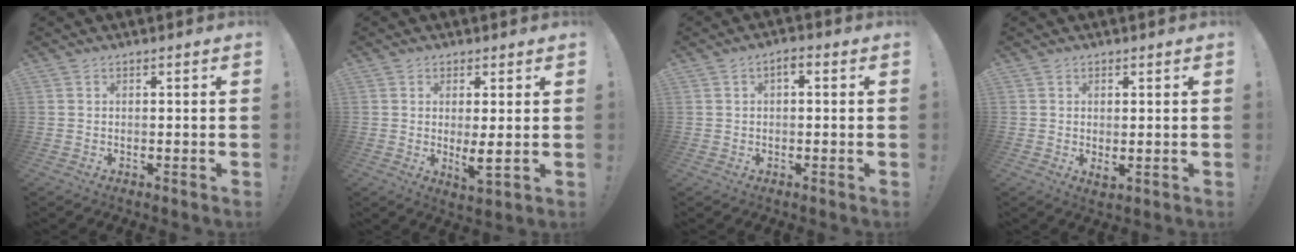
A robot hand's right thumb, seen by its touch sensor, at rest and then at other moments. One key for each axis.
{"total": 4.9, "fx": 0.6, "fy": 1.0, "fz": 4.8, "tx": -0.067, "ty": -0.024, "tz": 0.012}
{"total": 2.1, "fx": -0.1, "fy": 1.1, "fz": 1.7, "tx": -0.025, "ty": 0.005, "tz": -0.003}
{"total": 1.9, "fx": 0.5, "fy": 1.0, "fz": 1.6, "tx": -0.019, "ty": -0.003, "tz": 0.009}